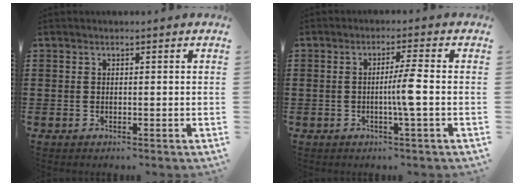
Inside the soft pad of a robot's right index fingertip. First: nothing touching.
{"total": 4.4, "force": [-0.8, -0.5, 4.3], "torque": [-0.076, -0.007, -0.020]}